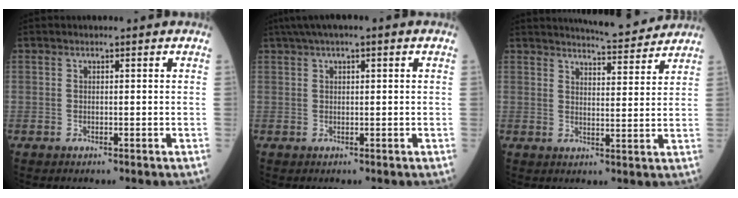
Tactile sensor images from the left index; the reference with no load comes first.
{"total": 4.9, "force": [2.7, 0.6, 4.1], "torque": [-0.076, 0.031, 0.046]}
{"total": 8.5, "force": [8.3, 0.4, 2.1], "torque": [-0.039, 0.001, 0.111]}